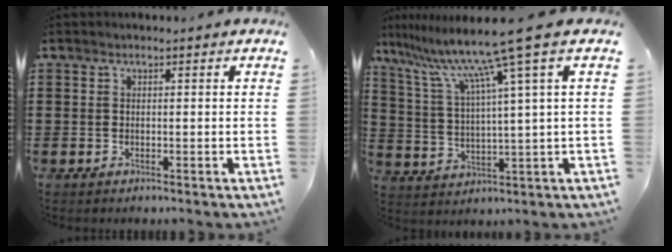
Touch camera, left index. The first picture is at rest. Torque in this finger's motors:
{"motor_torque": [1.36, -0.78, 0.66, 0.20]}